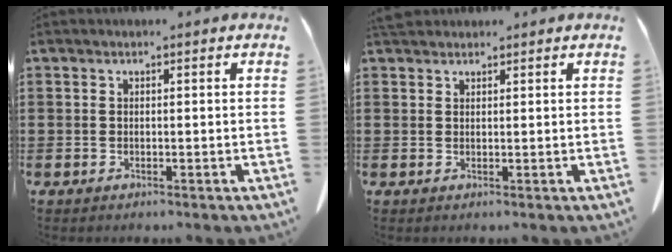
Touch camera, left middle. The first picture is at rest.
{"total": 2.0, "force": [1.8, 0.7, 0.6], "torque": [-0.018, 0.002, 0.036]}